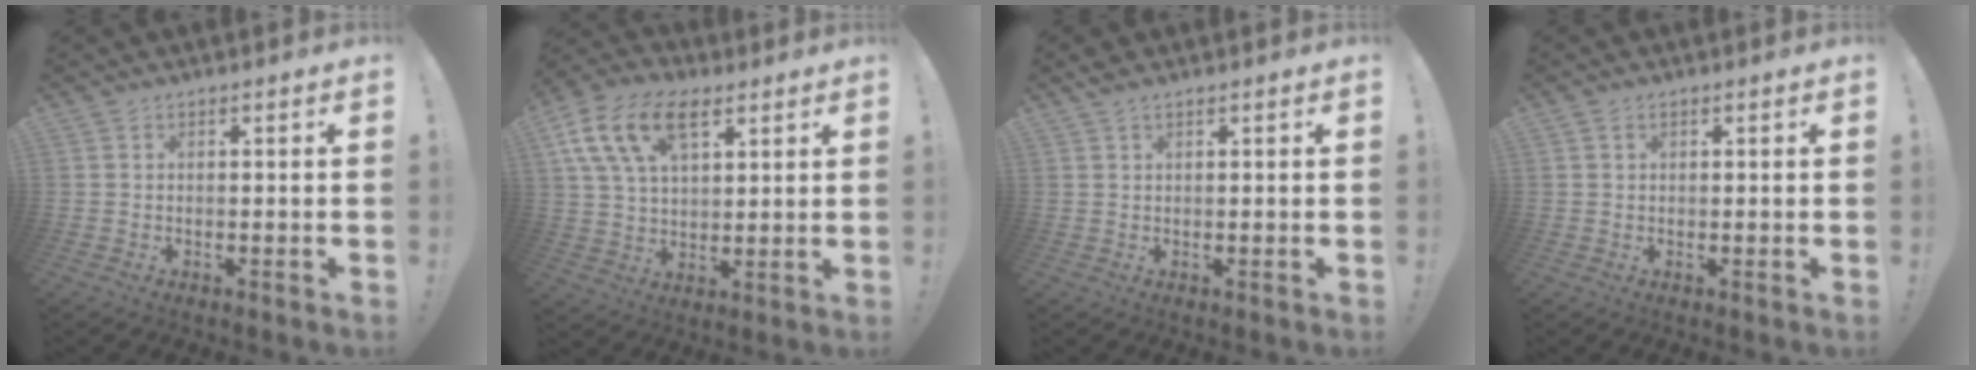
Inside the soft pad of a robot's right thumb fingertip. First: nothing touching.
{"total": 16.7, "force": [7.9, 9.8, 11.0], "torque": [-0.202, -0.016, 0.148]}
{"total": 1.8, "force": [1.4, 0.5, 1.0], "torque": [-0.015, -0.007, 0.024]}
{"total": 0.9, "force": [0.5, 0.6, 0.3], "torque": [-0.006, 0.002, 0.009]}